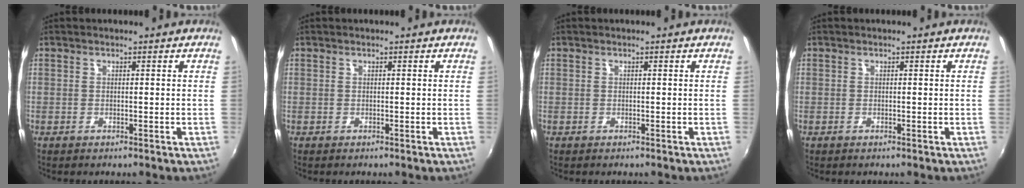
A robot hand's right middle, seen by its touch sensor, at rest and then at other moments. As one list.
[{"total": 0.0}, {"total": 0.0}, {"total": 0.0}]